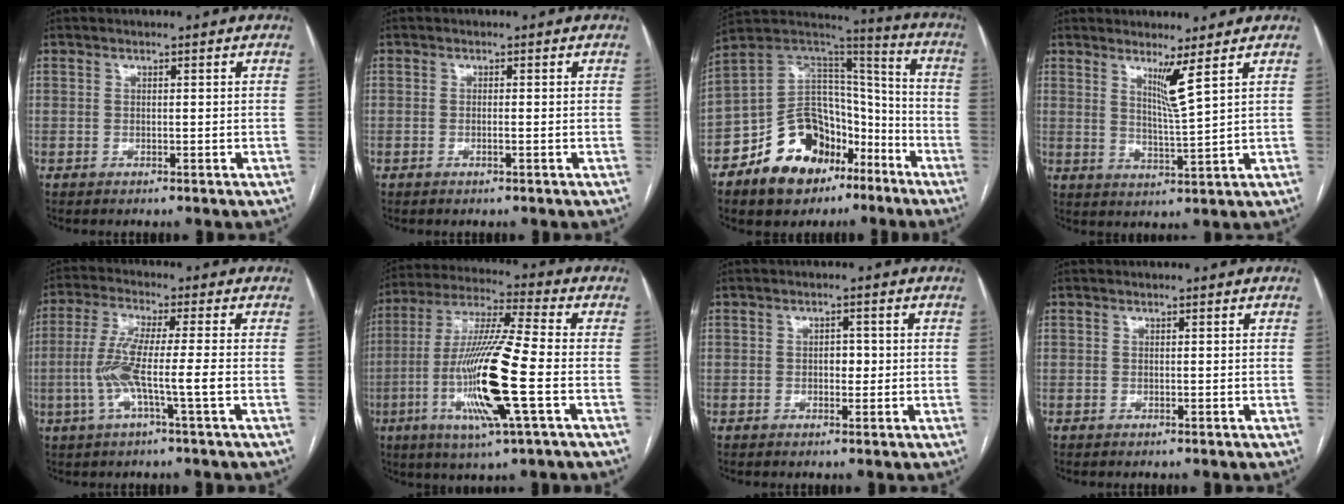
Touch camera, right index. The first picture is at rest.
{"total": 0.8, "force": [-0.3, 0.0, 0.7], "torque": [-0.016, -0.001, -0.004]}
{"total": 19.0, "force": [-10.4, 12.2, 10.2], "torque": [-0.167, 0.065, -0.167]}
{"total": 4.5, "force": [2.6, -1.2, 3.5], "torque": [-0.062, -0.024, 0.049]}
{"total": 8.4, "force": [-2.0, -0.2, 8.2], "torque": [-0.169, 0.002, -0.041]}
{"total": 17.1, "force": [-4.3, 0.5, 16.6], "torque": [-0.337, -0.015, -0.084]}
{"total": 2.0, "force": [-0.1, 1.2, 1.6], "torque": [-0.020, 0.004, -0.003]}
{"total": 0.0}